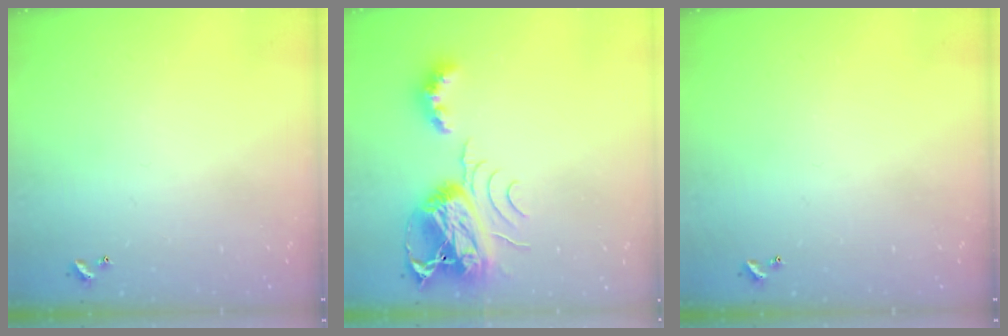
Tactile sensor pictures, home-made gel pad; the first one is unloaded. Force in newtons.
{"total": 9.7, "press": 9.6, "slide": 1.2}
{"total": 0.0}